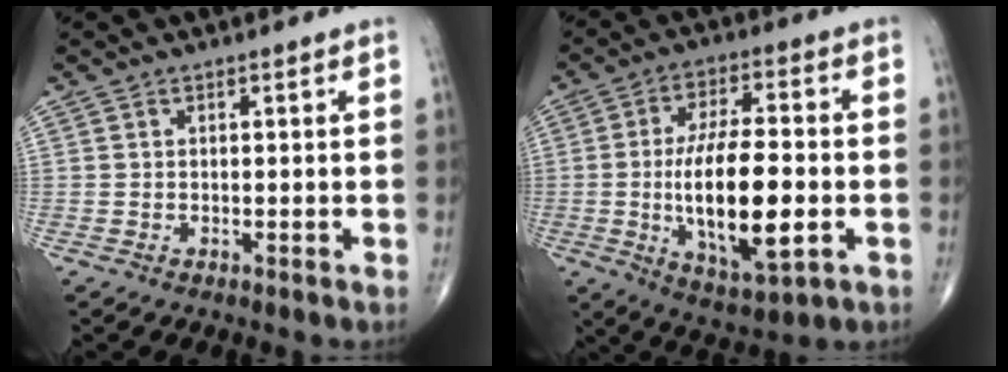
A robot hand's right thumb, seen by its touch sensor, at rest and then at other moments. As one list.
[{"total": 17.3, "force": [-3.0, 6.4, 15.8], "torque": [-0.271, 0.008, -0.044]}]